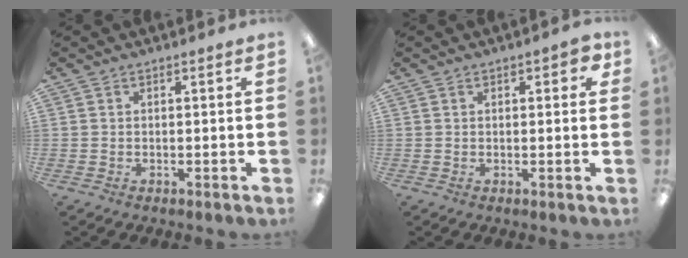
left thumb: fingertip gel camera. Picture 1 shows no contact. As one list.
[{"total": 3.3, "force": [1.4, 1.5, 2.6], "torque": [-0.027, -0.003, 0.019]}]